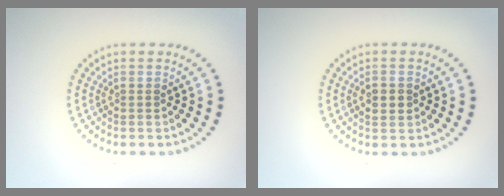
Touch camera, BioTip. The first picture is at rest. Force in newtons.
{"total": 2.1, "press": 2.1, "slide": 0.1}